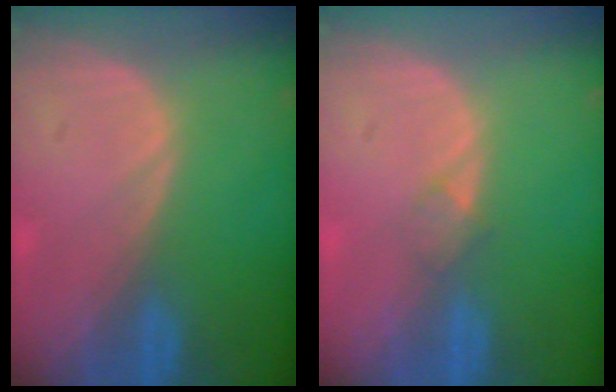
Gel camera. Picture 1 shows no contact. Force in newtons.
{"total": 1.4, "press": 1.4, "slide": 0.1}